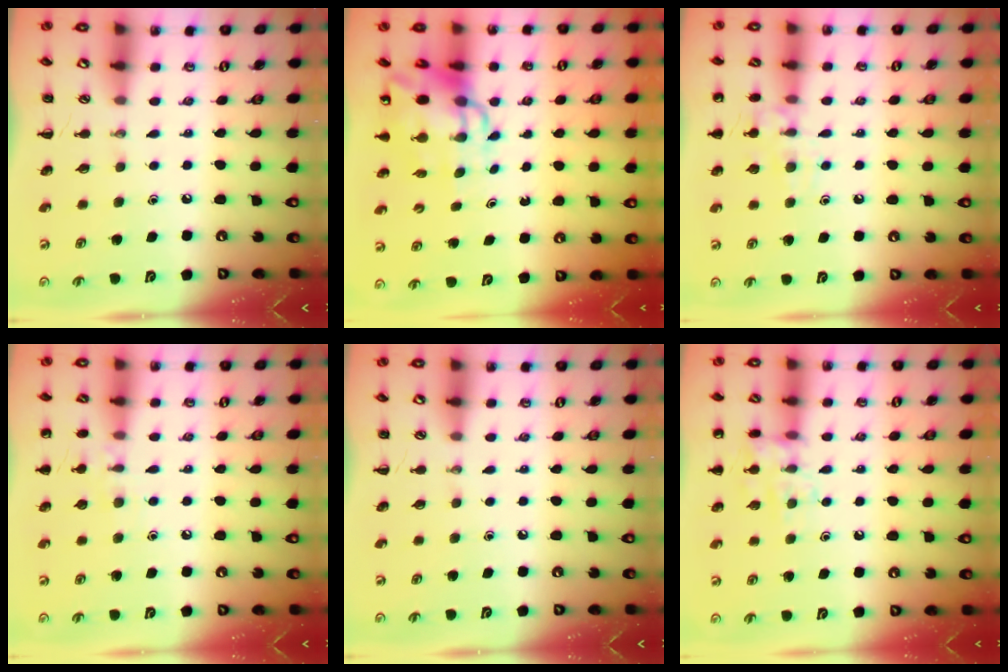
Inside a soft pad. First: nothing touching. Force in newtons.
{"total": 9.8, "press": 9.4, "slide": 2.9}
{"total": 10.0, "press": 9.9, "slide": 1.1}
{"total": 7.6, "press": 7.3, "slide": 2.1}
{"total": 0.0}
{"total": 11.6, "press": 11.5, "slide": 0.7}